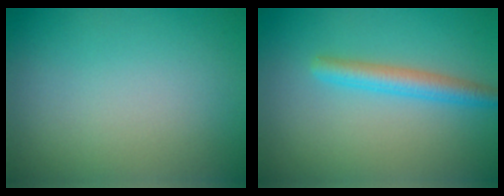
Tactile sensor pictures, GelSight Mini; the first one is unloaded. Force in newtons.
{"total": 2.8, "press": 2.8, "slide": 0.0}